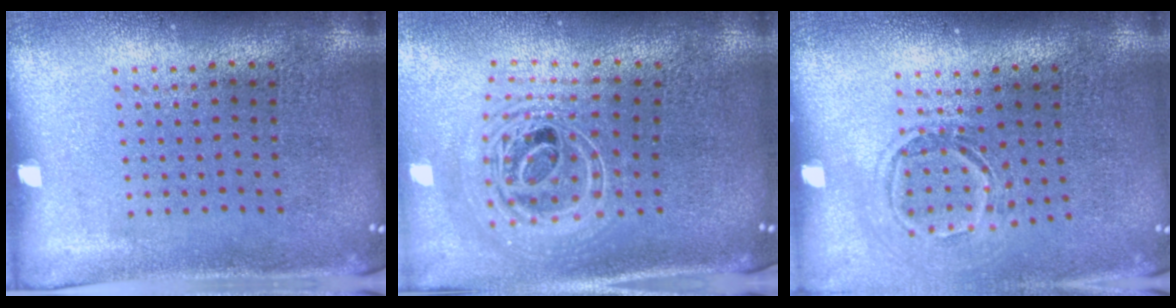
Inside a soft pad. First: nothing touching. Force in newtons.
{"total": 2.7, "press": 1.9, "slide": 1.9}
{"total": 1.5, "press": 1.1, "slide": 1.0}